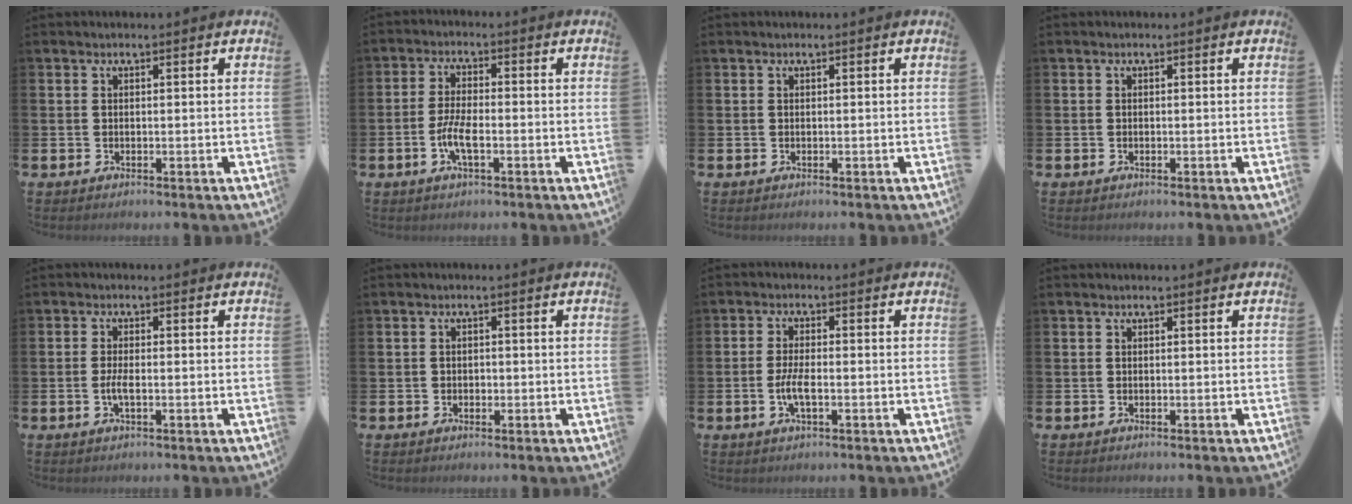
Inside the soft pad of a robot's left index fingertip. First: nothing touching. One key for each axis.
{"total": 4.1, "fx": -1.3, "fy": 1.2, "fz": 3.7, "tx": -0.080, "ty": 0.002, "tz": -0.026}
{"total": 0.0}
{"total": 0.0}
{"total": 2.3, "fx": -0.5, "fy": 0.6, "fz": 2.2, "tx": -0.049, "ty": -0.001, "tz": -0.011}
{"total": 1.0, "fx": -0.2, "fy": 0.9, "fz": 0.3, "tx": -0.005, "ty": 0.004, "tz": -0.007}
{"total": 3.5, "fx": -0.9, "fy": 1.1, "fz": 3.2, "tx": -0.057, "ty": -0.001, "tz": -0.019}
{"total": 0.0}